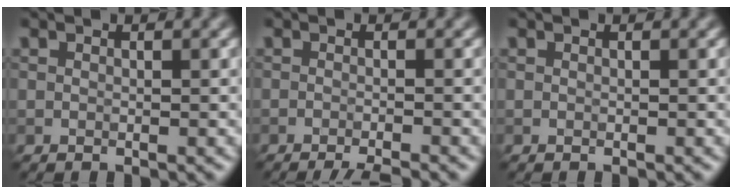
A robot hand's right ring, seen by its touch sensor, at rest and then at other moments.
{"total": 3.2, "force": [-2.5, 0.4, 1.9], "torque": [-0.026, -0.004, -0.044]}
{"total": 0.0}